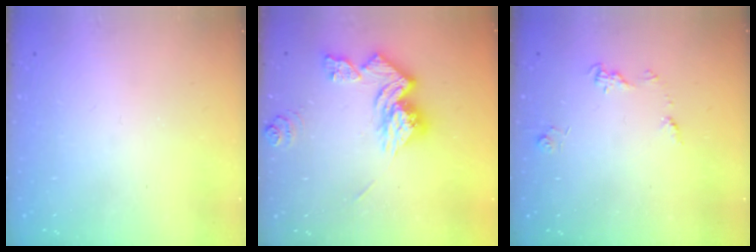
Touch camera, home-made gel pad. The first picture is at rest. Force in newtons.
{"total": 13.3, "press": 13.3, "slide": 1.3}
{"total": 5.7, "press": 5.7, "slide": 0.6}